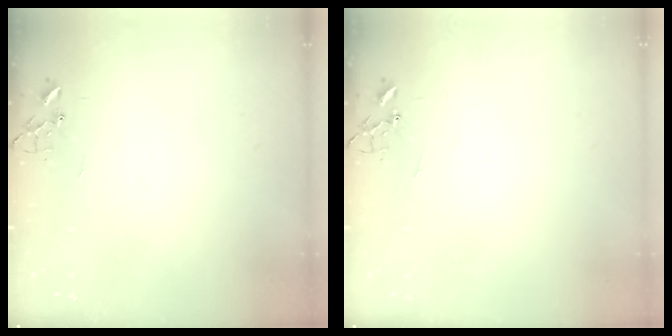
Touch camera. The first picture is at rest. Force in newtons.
{"total": 0.0}